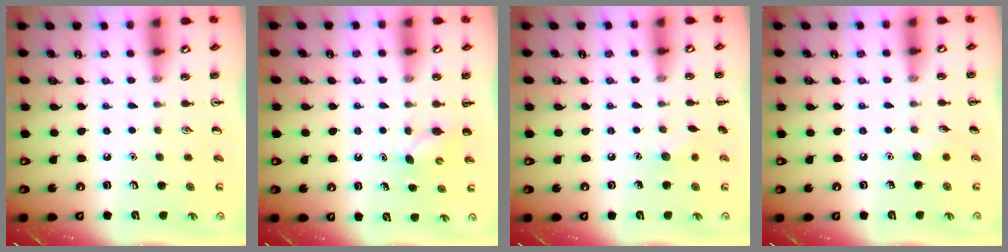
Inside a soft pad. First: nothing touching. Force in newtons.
{"total": 3.4, "press": 3.2, "slide": 1.0}
{"total": 5.3, "press": 5.1, "slide": 1.6}
{"total": 4.5, "press": 4.2, "slide": 1.4}